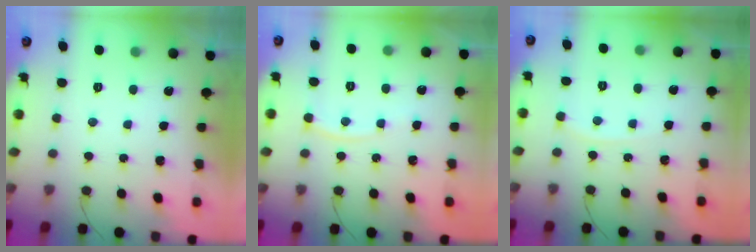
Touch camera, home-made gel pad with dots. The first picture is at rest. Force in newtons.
{"total": 4.9, "press": 4.8, "slide": 0.5}
{"total": 2.8, "press": 2.7, "slide": 0.3}